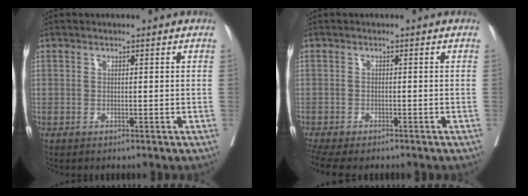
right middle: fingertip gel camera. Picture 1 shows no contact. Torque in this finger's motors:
{"motor_torque": [0.93, -0.90, 0.28, 0.04]}